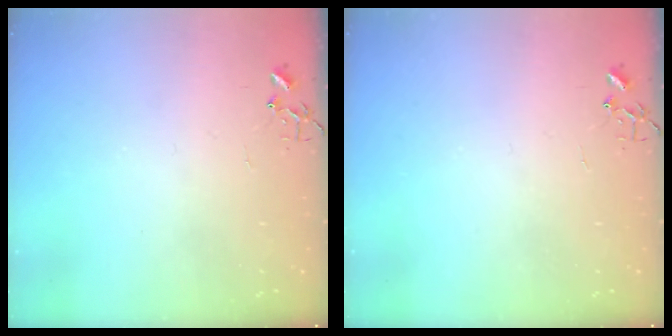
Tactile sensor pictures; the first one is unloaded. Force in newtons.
{"total": 0.0}